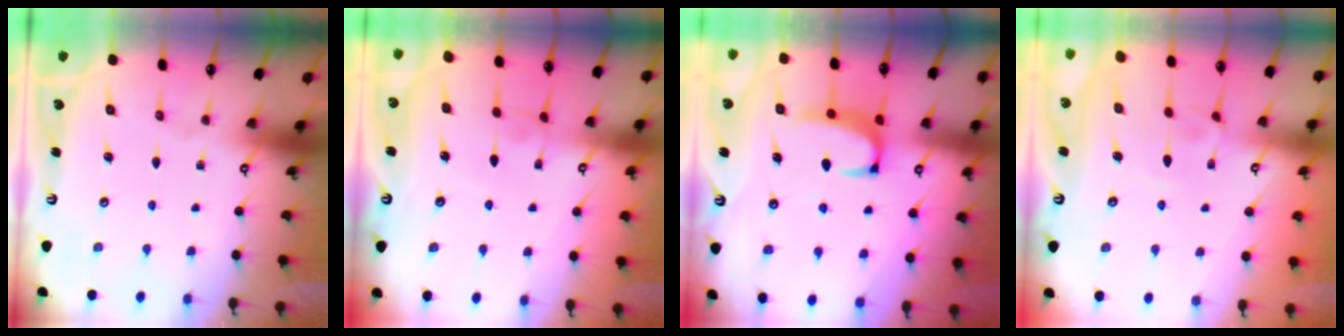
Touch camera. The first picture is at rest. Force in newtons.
{"total": 3.2, "press": 3.1, "slide": 0.2}
{"total": 2.4, "press": 2.3, "slide": 0.7}
{"total": 1.3, "press": 1.0, "slide": 0.8}